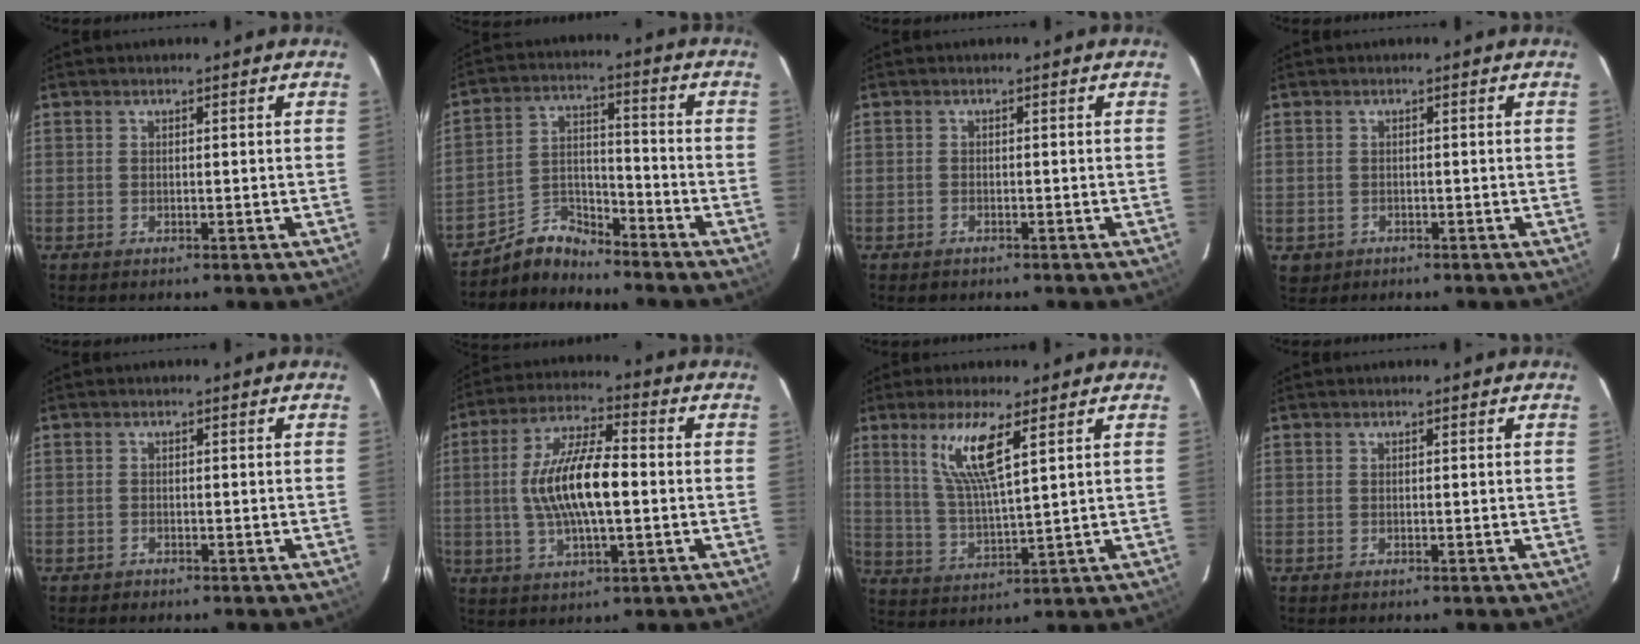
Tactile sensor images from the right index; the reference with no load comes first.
{"total": 6.7, "force": [-6.3, 2.4, 0.7], "torque": [-0.016, 0.036, -0.126]}
{"total": 1.2, "force": [-0.9, 0.8, 0.2], "torque": [-0.007, 0.002, -0.013]}
{"total": 2.4, "force": [-0.7, 2.2, 0.5], "torque": [-0.016, 0.000, -0.004]}
{"total": 0.9, "force": [-0.8, 0.5, -0.1], "torque": [-0.002, 0.005, -0.012]}
{"total": 13.4, "force": [-0.6, 4.1, 12.8], "torque": [-0.247, 0.008, -0.010]}
{"total": 9.6, "force": [4.8, 1.0, 8.3], "torque": [-0.165, -0.008, 0.100]}
{"total": 0.0}